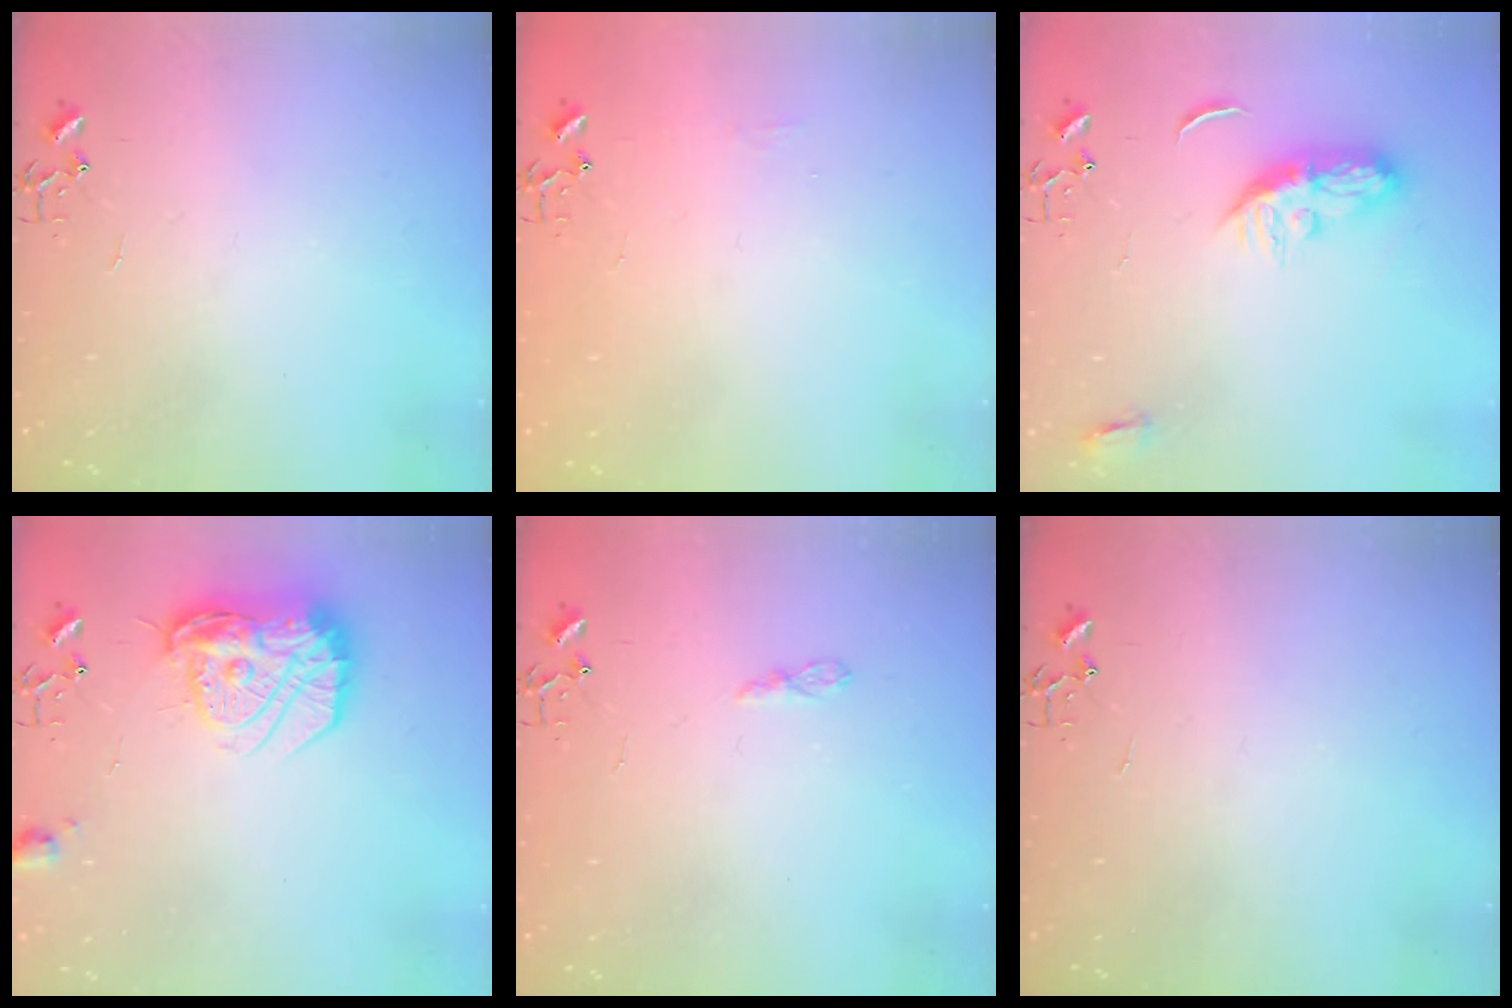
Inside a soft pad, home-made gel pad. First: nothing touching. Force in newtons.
{"total": 4.6, "press": 4.6, "slide": 0.7}
{"total": 9.3, "press": 9.3, "slide": 0.1}
{"total": 18.2, "press": 18.2, "slide": 1.5}
{"total": 4.8, "press": 4.7, "slide": 0.6}
{"total": 0.0}